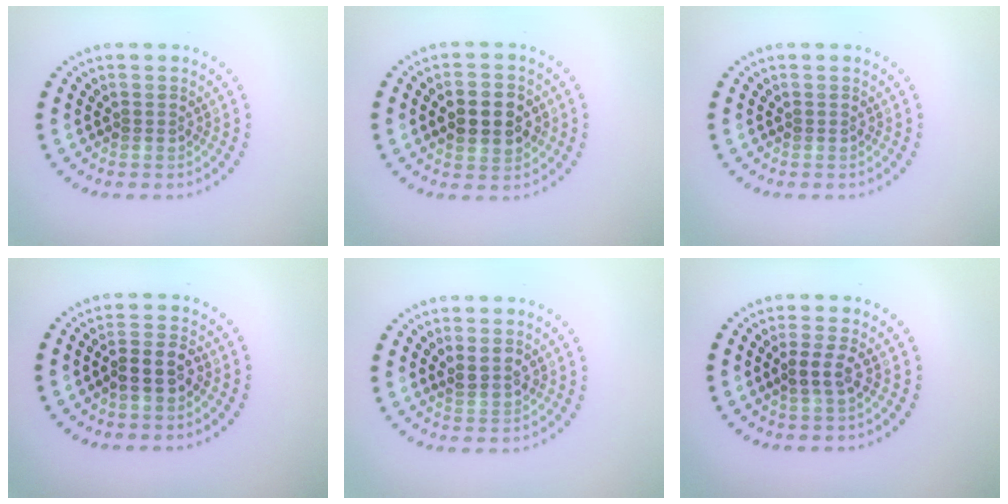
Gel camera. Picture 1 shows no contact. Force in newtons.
{"total": 4.7, "press": 4.7, "slide": 0.1}
{"total": 0.0}
{"total": 2.7, "press": 2.4, "slide": 1.1}
{"total": 1.6, "press": 1.5, "slide": 0.5}
{"total": 1.8, "press": 1.7, "slide": 0.7}